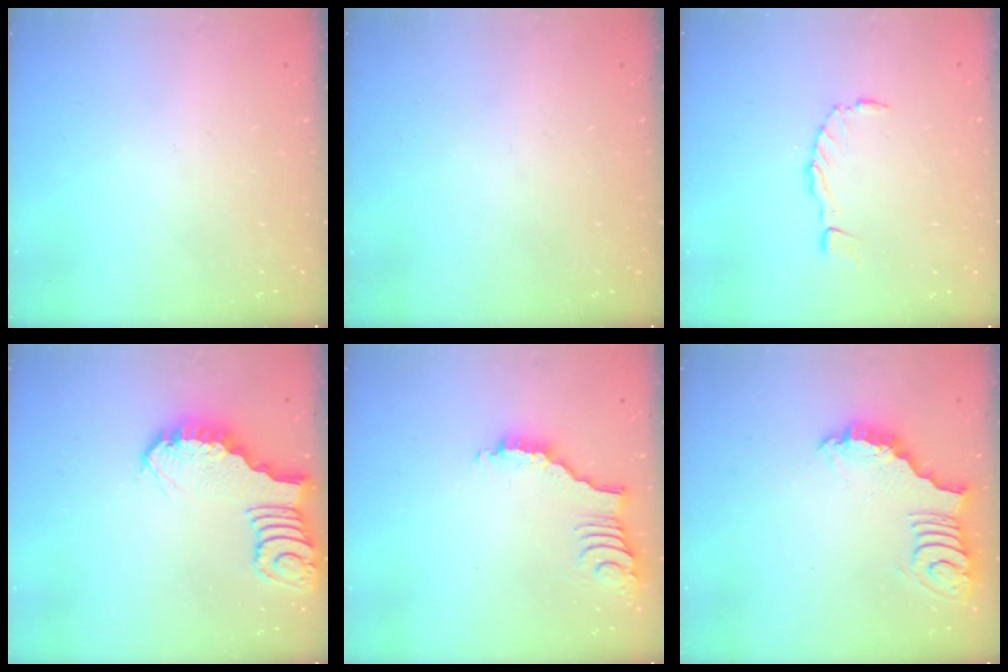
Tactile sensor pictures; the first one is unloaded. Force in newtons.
{"total": 0.0}
{"total": 1.2, "press": 1.2, "slide": 0.3}
{"total": 2.8, "press": 2.8, "slide": 0.4}
{"total": 3.5, "press": 3.5, "slide": 0.4}
{"total": 3.0, "press": 3.0, "slide": 0.6}